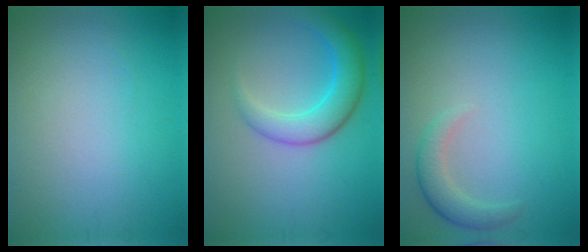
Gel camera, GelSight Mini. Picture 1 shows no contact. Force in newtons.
{"total": 4.5, "press": 4.5, "slide": 0.3}
{"total": 2.3, "press": 2.3, "slide": 0.3}